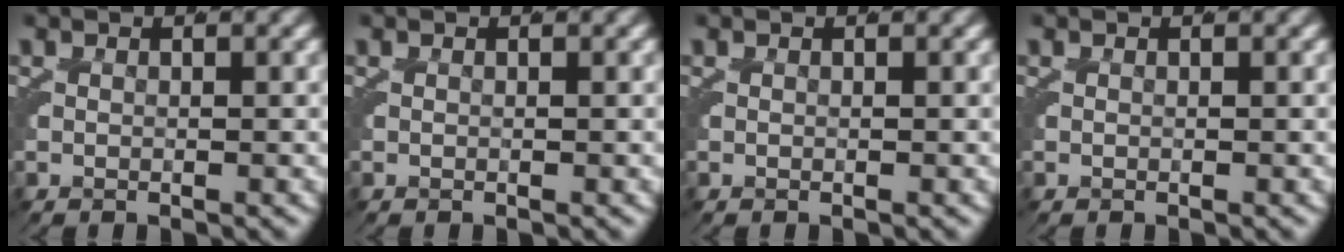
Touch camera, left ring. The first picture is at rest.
{"total": 0.0}
{"total": 0.0}
{"total": 0.0}